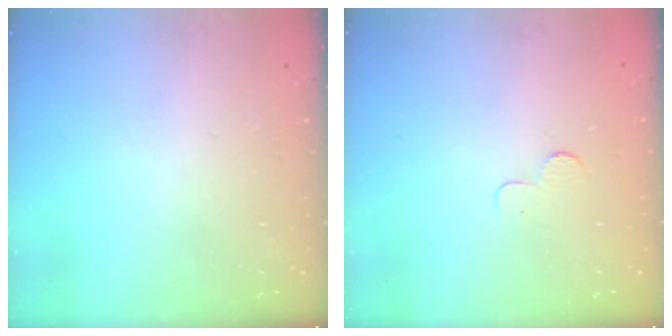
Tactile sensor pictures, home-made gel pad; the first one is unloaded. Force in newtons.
{"total": 2.5, "press": 2.5, "slide": 0.2}